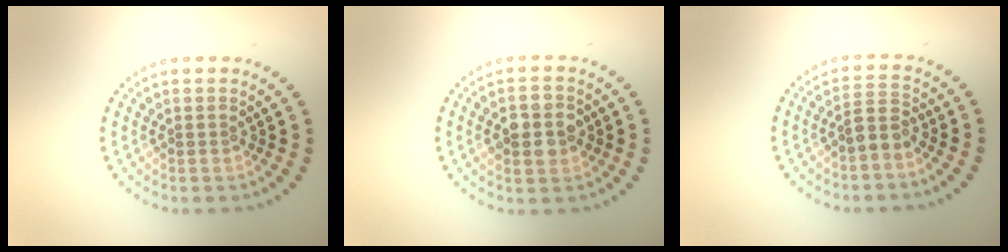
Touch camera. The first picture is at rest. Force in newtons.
{"total": 4.4, "press": 4.4, "slide": 0.1}
{"total": 2.2, "press": 1.8, "slide": 1.3}